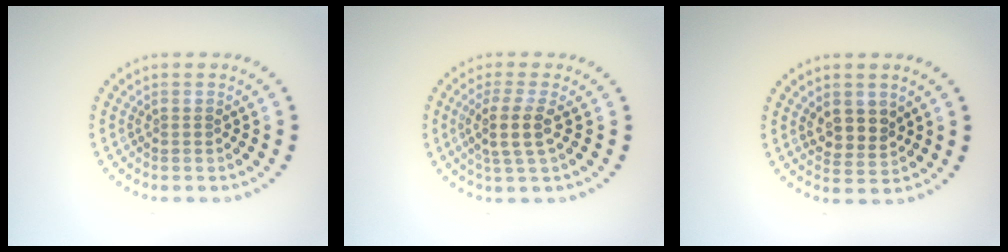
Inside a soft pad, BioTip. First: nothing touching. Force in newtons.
{"total": 2.9, "press": 2.4, "slide": 1.6}
{"total": 2.7, "press": 2.5, "slide": 1.2}